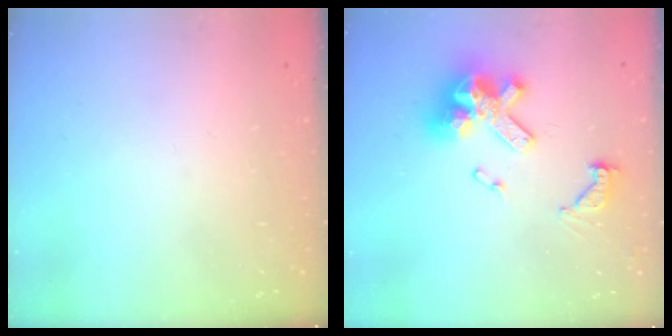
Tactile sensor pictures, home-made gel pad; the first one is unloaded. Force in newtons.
{"total": 15.7, "press": 15.7, "slide": 1.5}